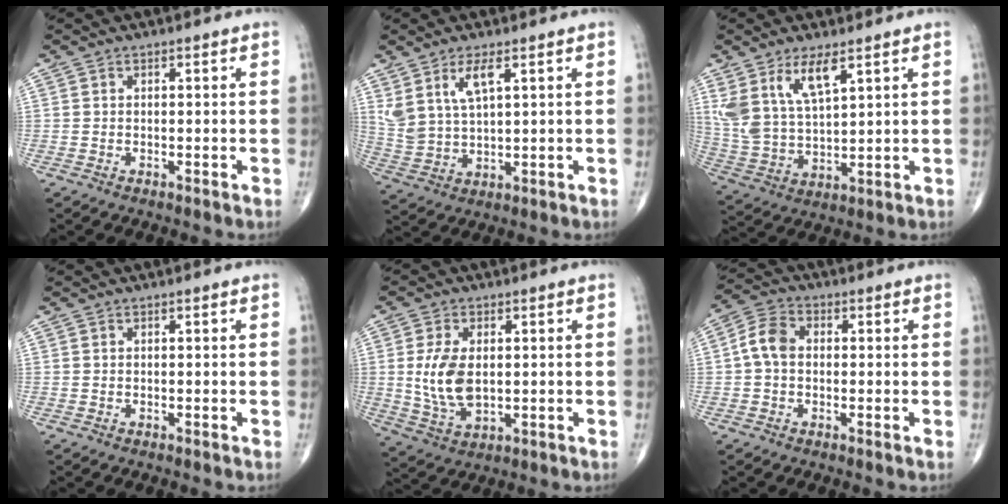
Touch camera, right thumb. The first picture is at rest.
{"total": 7.2, "force": [3.7, 2.6, 5.6], "torque": [-0.115, -0.018, 0.084]}
{"total": 11.0, "force": [6.1, 4.3, 8.1], "torque": [-0.164, -0.025, 0.132]}
{"total": 0.0}
{"total": 9.3, "force": [0.6, 5.3, 7.6], "torque": [-0.151, -0.011, 0.022]}
{"total": 5.8, "force": [0.0, 4.2, 4.0], "torque": [-0.077, 0.020, -0.009]}